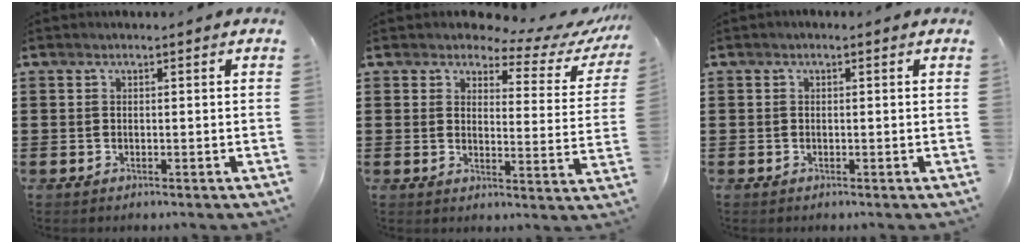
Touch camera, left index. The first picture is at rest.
{"total": 4.5, "force": [3.7, 1.7, 2.0], "torque": [-0.052, -0.017, 0.059]}
{"total": 0.5, "force": [-0.1, 0.5, 0.2], "torque": [-0.005, 0.002, -0.002]}